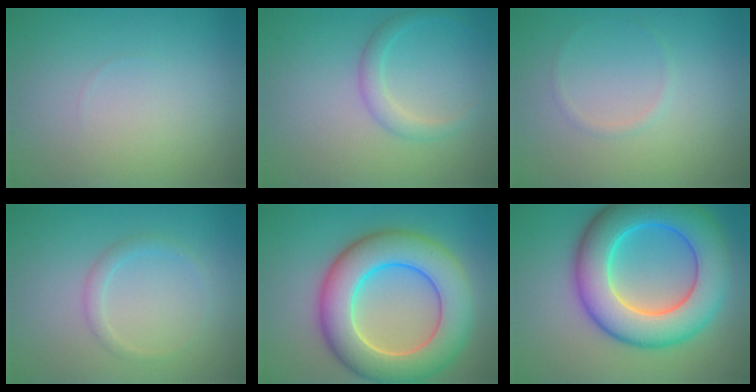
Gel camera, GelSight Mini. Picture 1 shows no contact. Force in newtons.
{"total": 1.8, "press": 1.8, "slide": 0.1}
{"total": 0.7, "press": 0.7, "slide": 0.1}
{"total": 1.3, "press": 1.3, "slide": 0.0}
{"total": 10.2, "press": 10.1, "slide": 0.6}
{"total": 10.9, "press": 10.9, "slide": 0.2}